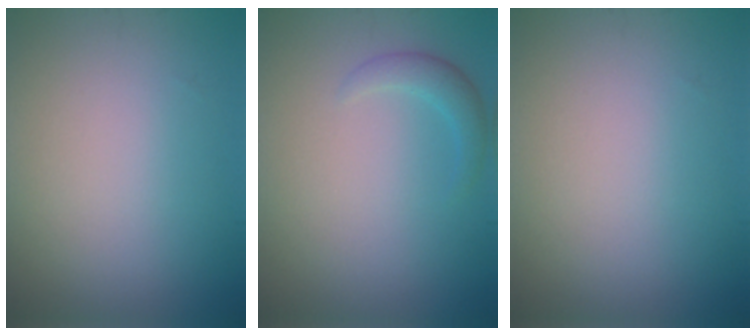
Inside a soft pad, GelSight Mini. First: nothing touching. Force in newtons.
{"total": 1.6, "press": 1.6, "slide": 0.1}
{"total": 0.0}